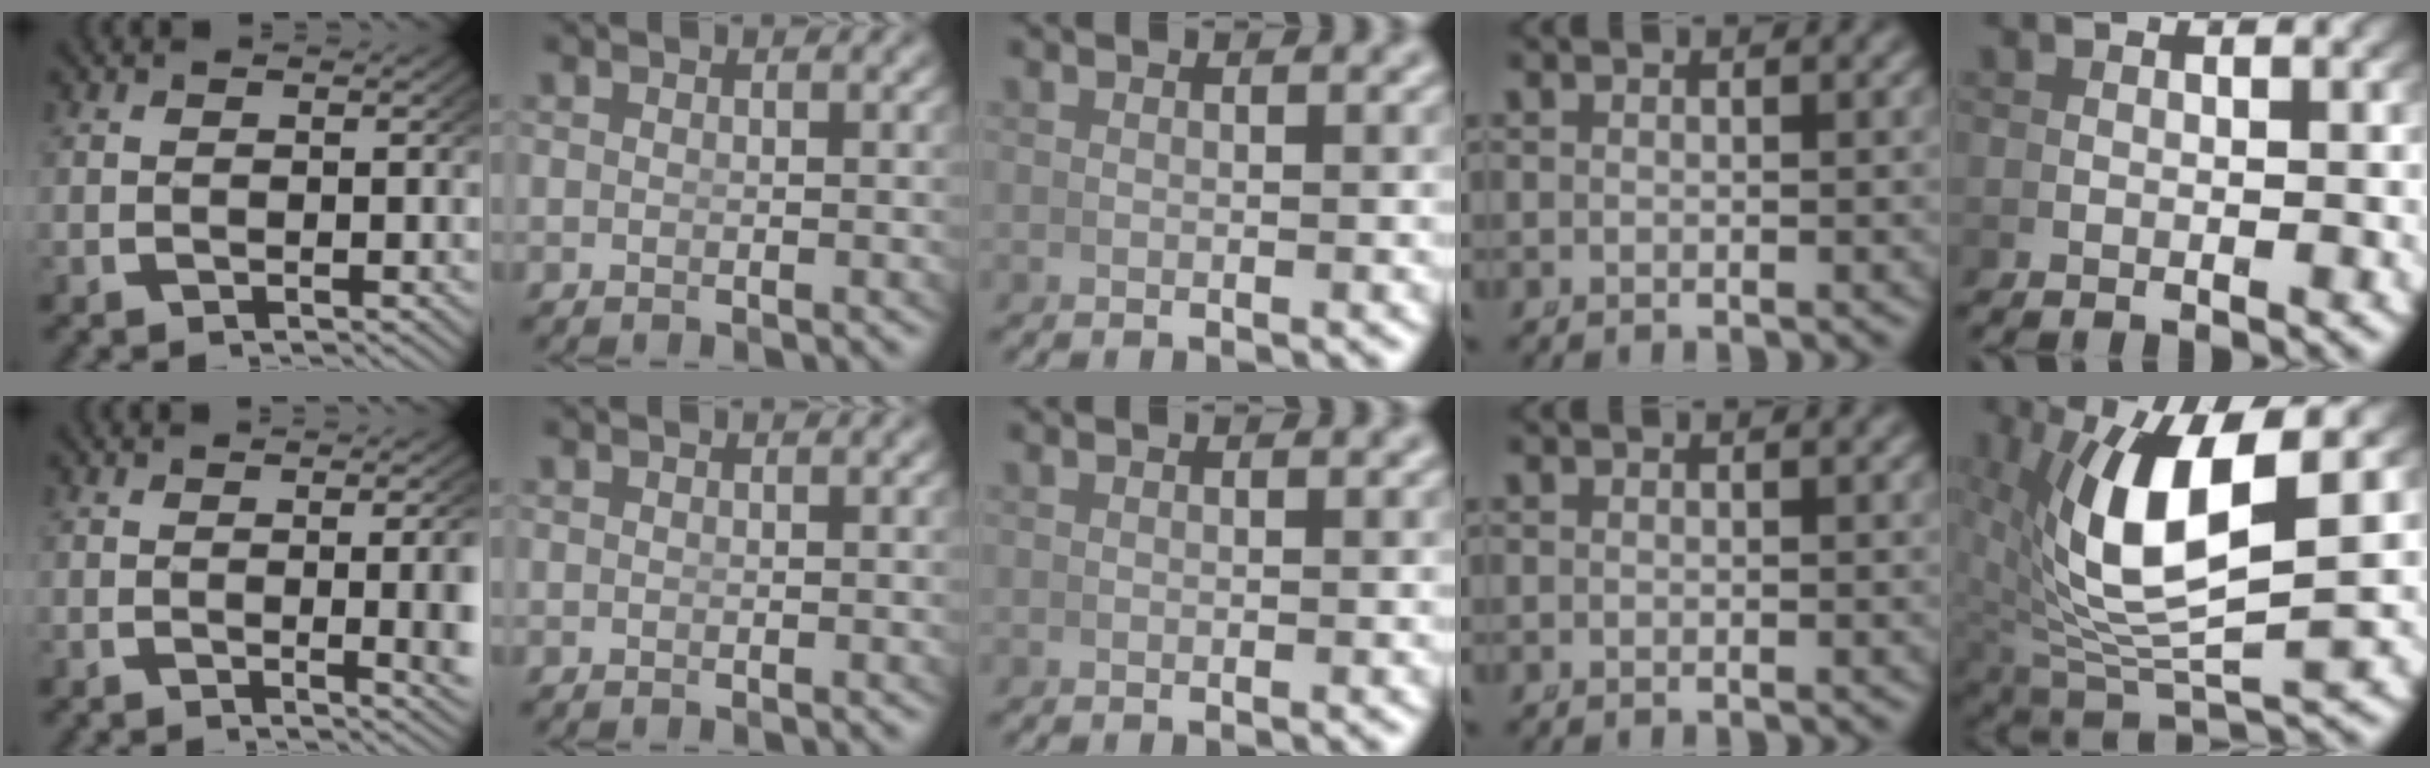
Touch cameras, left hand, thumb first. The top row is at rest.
{"thumb": {"total": 4.0, "force": [0.1, 0.9, 3.9], "torque": [-0.046, -0.004, 0.002]}, "little": {"total": 11.2, "force": [0.9, 5.6, 9.6], "torque": [-0.191, -0.027, 0.044]}}